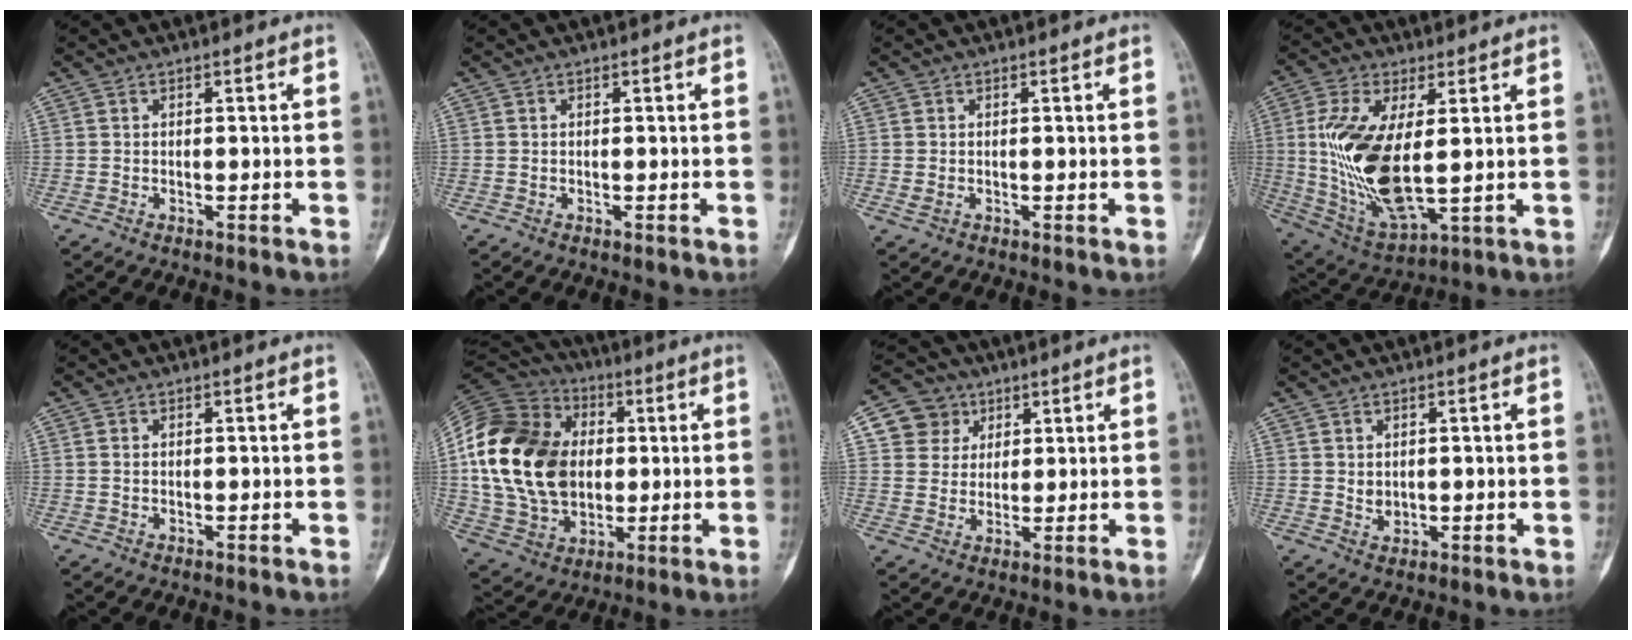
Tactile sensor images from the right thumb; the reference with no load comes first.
{"total": 0.0}
{"total": 1.0, "force": [-0.2, 0.8, 0.5], "torque": [-0.011, 0.000, 0.000]}
{"total": 17.4, "force": [1.3, 7.8, 15.5], "torque": [-0.317, -0.016, 0.041]}
{"total": 0.9, "force": [0.2, 0.6, 0.6], "torque": [-0.017, 0.002, 0.008]}
{"total": 26.4, "force": [2.4, 19.1, 18.0], "torque": [-0.354, 0.010, 0.053]}
{"total": 7.5, "force": [3.1, 6.6, 1.4], "torque": [0.010, -0.008, 0.054]}
{"total": 1.8, "force": [0.5, 1.5, 0.9], "torque": [-0.009, -0.006, 0.016]}